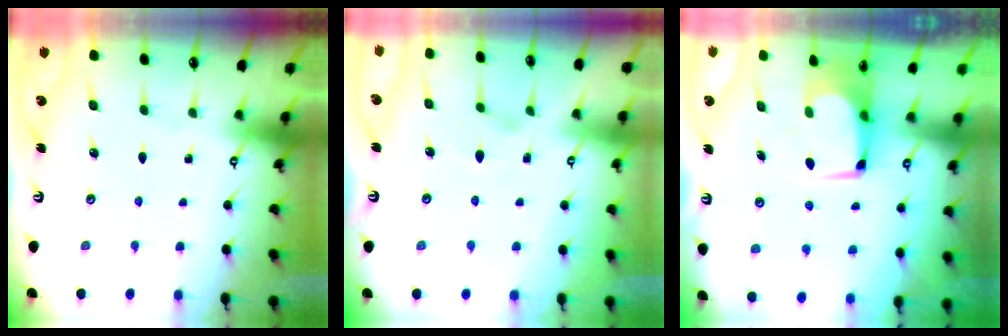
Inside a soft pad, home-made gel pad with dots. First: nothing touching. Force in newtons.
{"total": 1.9, "press": 1.5, "slide": 1.1}
{"total": 1.5, "press": 1.5, "slide": 0.2}